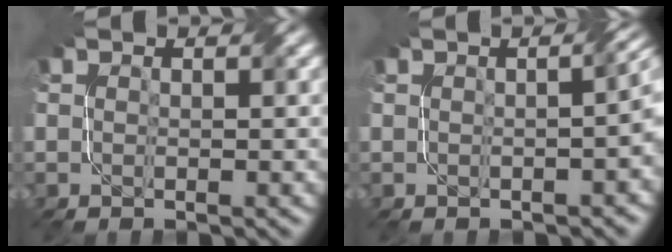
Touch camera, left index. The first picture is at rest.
{"total": 4.2, "force": [-0.3, 1.9, 3.8], "torque": [-0.015, 0.006, 0.000]}